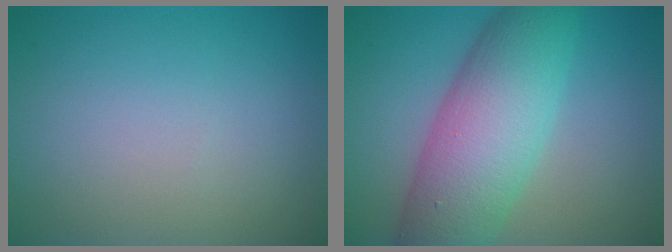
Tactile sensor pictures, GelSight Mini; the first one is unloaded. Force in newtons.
{"total": 9.5, "press": 9.5, "slide": 0.1}